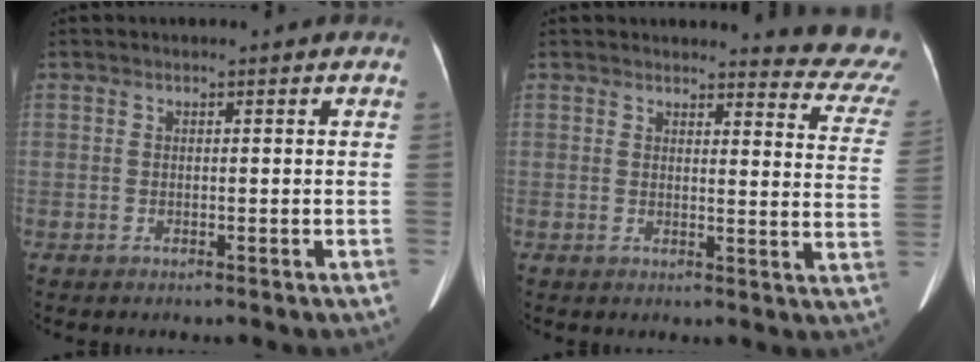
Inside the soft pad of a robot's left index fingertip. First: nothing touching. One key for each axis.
{"total": 10.9, "fx": 10.6, "fy": 1.1, "fz": 2.0, "tx": 0.004, "ty": -0.087, "tz": 0.082}